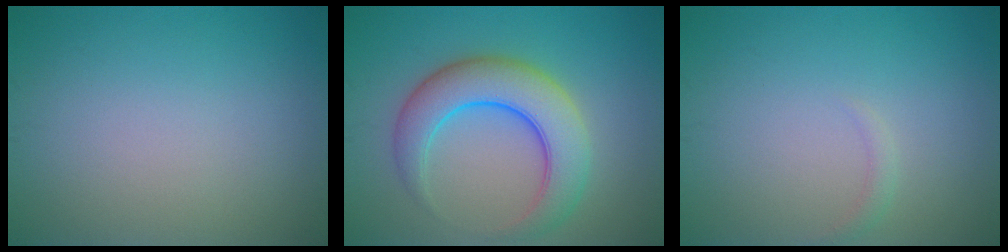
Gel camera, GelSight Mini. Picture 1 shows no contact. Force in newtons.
{"total": 7.0, "press": 7.0, "slide": 0.2}
{"total": 0.8, "press": 0.8, "slide": 0.0}